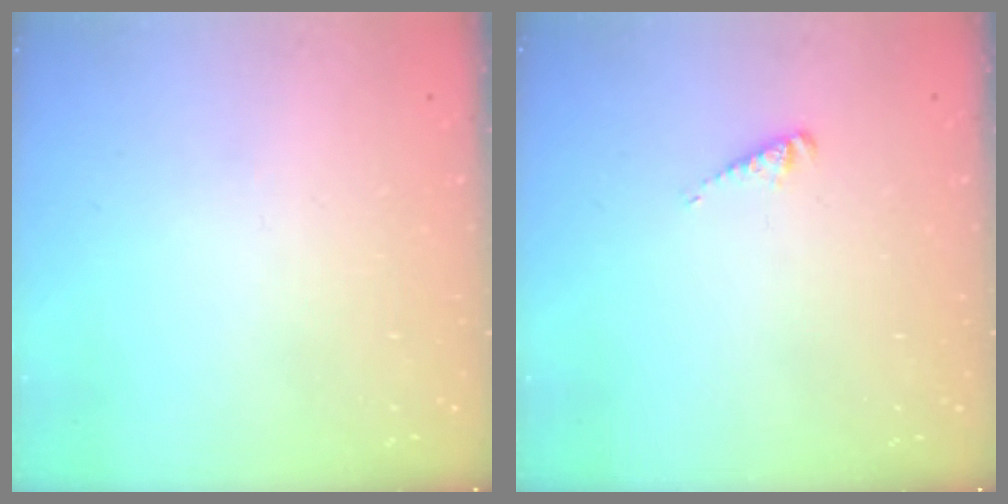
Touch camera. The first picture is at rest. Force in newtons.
{"total": 2.8, "press": 2.7, "slide": 0.3}